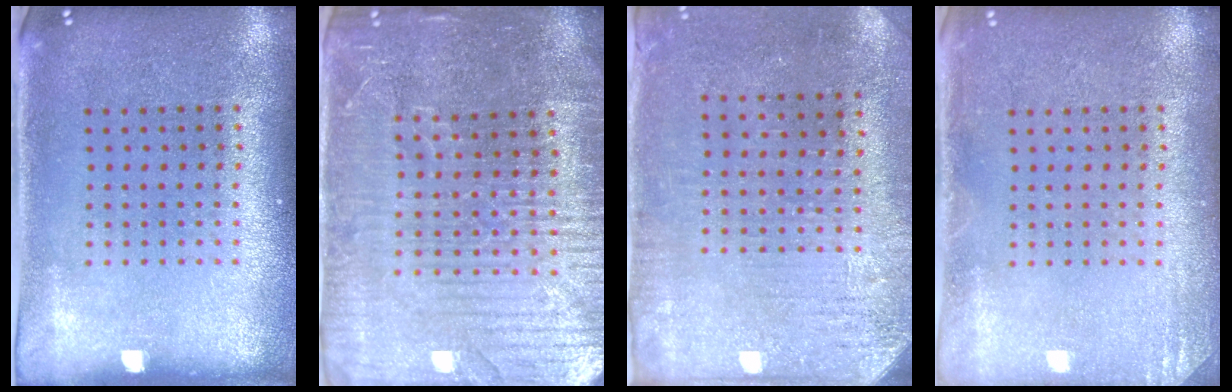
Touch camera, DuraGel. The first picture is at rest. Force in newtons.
{"total": 4.7, "press": 4.4, "slide": 1.7}
{"total": 3.1, "press": 2.6, "slide": 1.7}
{"total": 1.5, "press": 1.4, "slide": 0.2}